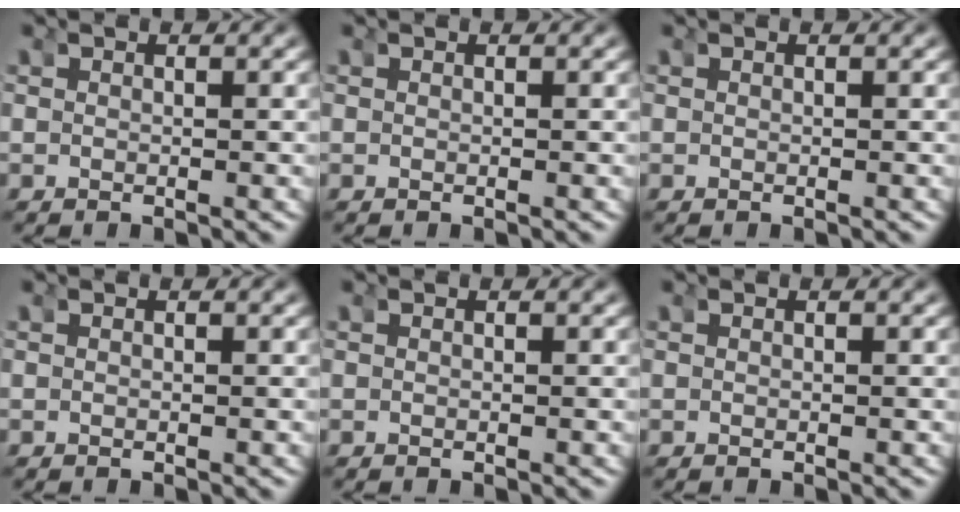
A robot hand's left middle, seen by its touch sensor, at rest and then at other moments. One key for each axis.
{"total": 0.0}
{"total": 0.0}
{"total": 0.0}
{"total": 0.0}
{"total": 0.0}